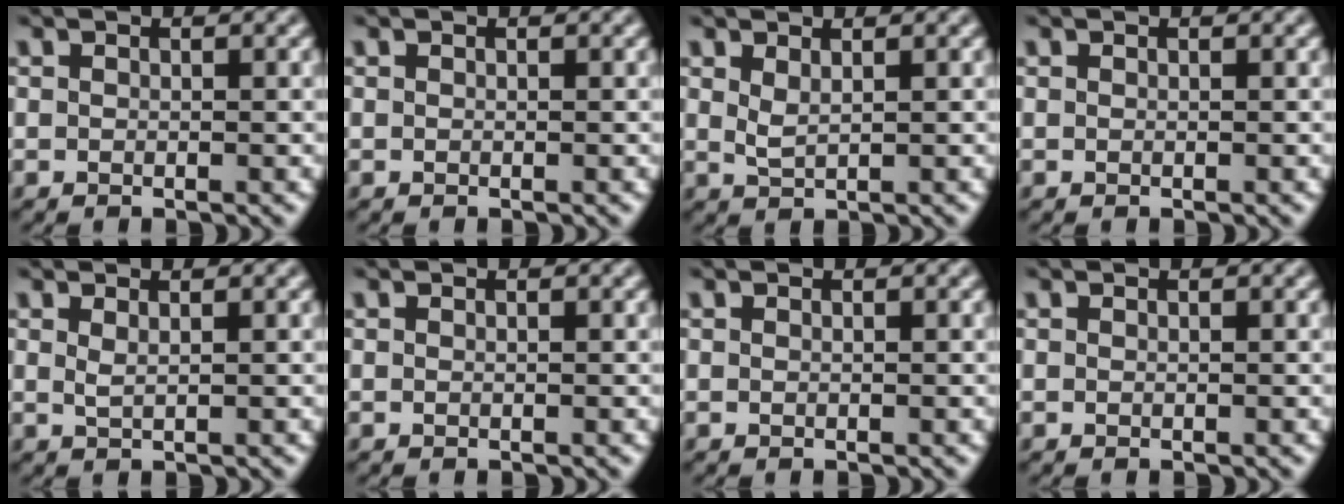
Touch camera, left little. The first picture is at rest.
{"total": 0.0}
{"total": 0.9, "force": [0.6, -0.1, 0.6], "torque": [-0.020, 0.001, 0.015]}
{"total": 0.0}
{"total": 0.7, "force": [0.5, -0.4, 0.3], "torque": [-0.014, 0.001, 0.013]}
{"total": 0.0}
{"total": 0.0}
{"total": 0.0}